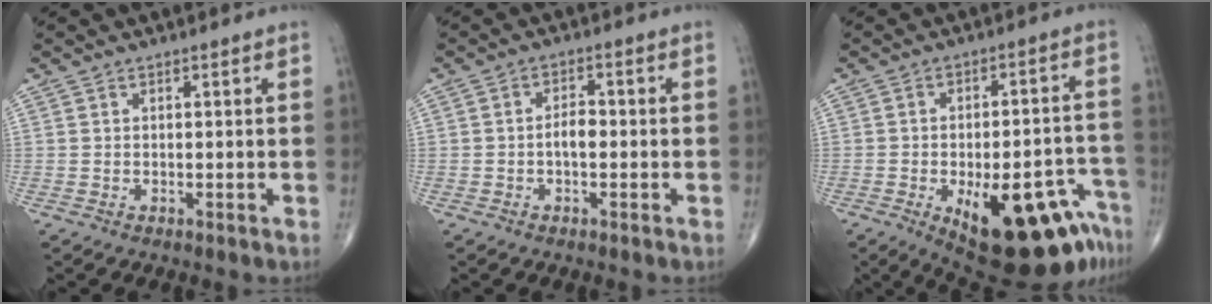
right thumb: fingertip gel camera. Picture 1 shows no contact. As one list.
[{"total": 3.0, "force": [-0.7, 1.6, 2.4], "torque": [-0.035, 0.012, -0.015]}, {"total": 22.5, "force": [-11.6, 8.8, 17.1], "torque": [-0.150, 0.056, -0.145]}]